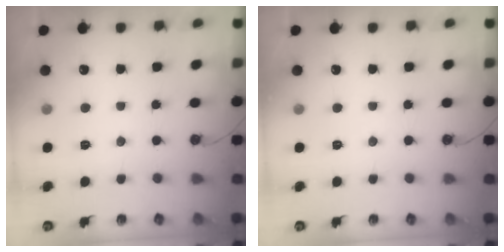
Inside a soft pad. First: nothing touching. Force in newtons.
{"total": 0.0}